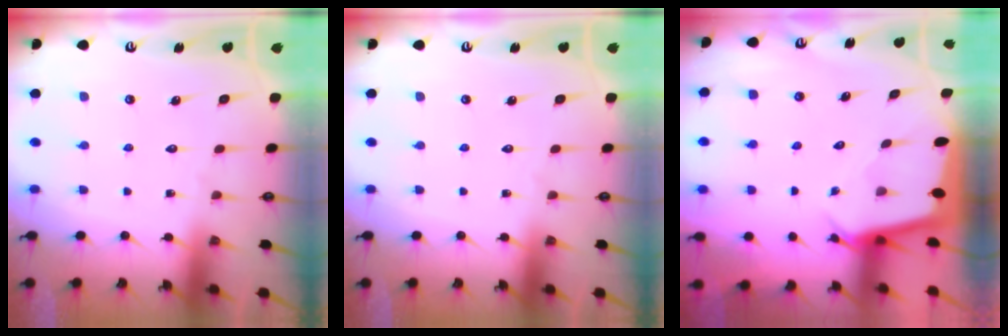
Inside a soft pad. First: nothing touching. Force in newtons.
{"total": 0.0}
{"total": 2.4, "press": 2.4, "slide": 0.2}